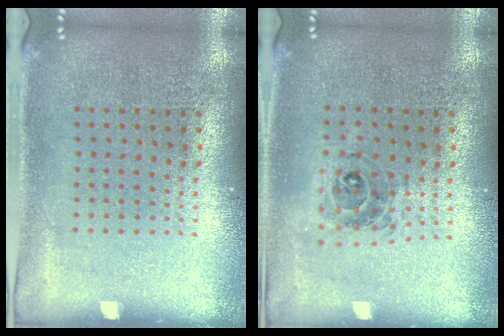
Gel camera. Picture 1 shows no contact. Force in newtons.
{"total": 0.7, "press": 0.7, "slide": 0.0}